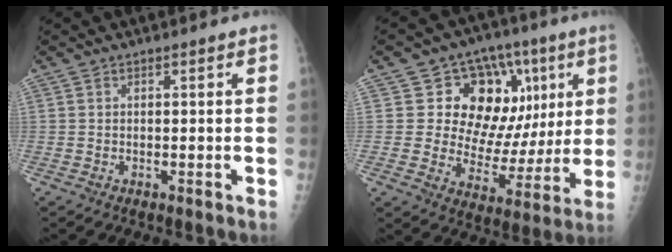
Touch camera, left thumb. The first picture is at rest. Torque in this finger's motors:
{"motor_torque": [0.21, 0.26, 0.63, -0.22, 0.08]}